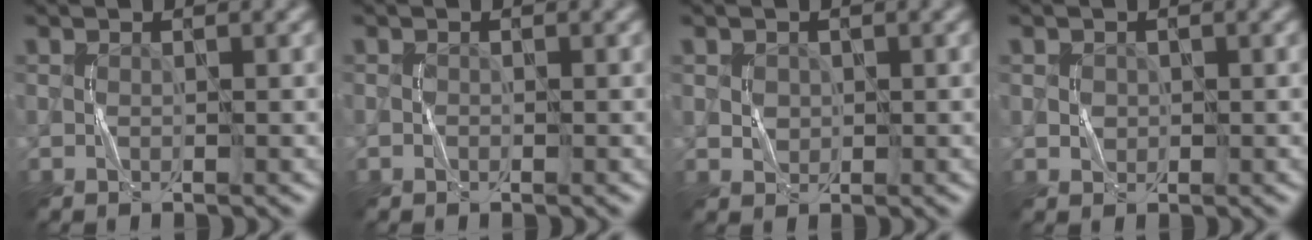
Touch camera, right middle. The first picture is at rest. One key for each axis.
{"total": 0.0}
{"total": 1.2, "fx": 0.3, "fy": 1.1, "fz": 0.4, "tx": -0.007, "ty": -0.003, "tz": 0.009}
{"total": 0.9, "fx": 0.1, "fy": 0.9, "fz": 0.3, "tx": -0.001, "ty": -0.002, "tz": 0.003}